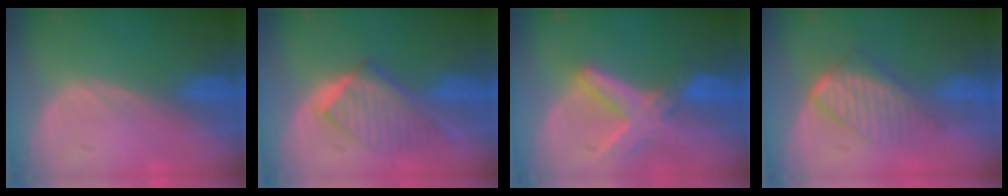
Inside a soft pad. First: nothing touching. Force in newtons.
{"total": 6.5, "press": 6.4, "slide": 1.0}
{"total": 8.2, "press": 7.1, "slide": 4.1}
{"total": 7.0, "press": 6.0, "slide": 3.6}